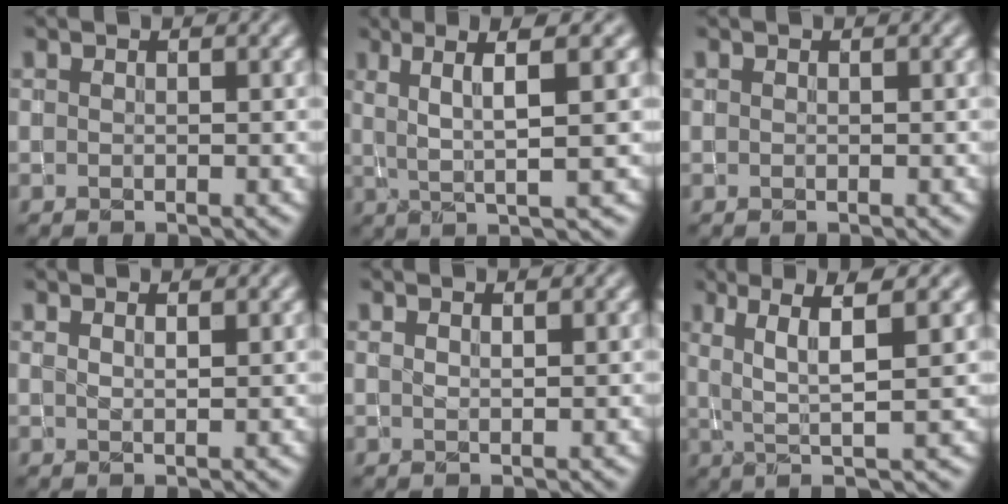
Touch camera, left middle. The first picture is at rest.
{"total": 5.6, "force": [1.7, 0.8, 5.3], "torque": [-0.092, 0.006, 0.030]}
{"total": 0.0}
{"total": 2.0, "force": [1.5, 0.8, 1.1], "torque": [0.008, 0.000, 0.001]}
{"total": 1.6, "force": [1.1, 0.6, 0.9], "torque": [0.008, -0.004, -0.004]}
{"total": 5.2, "force": [1.4, 0.7, 5.0], "torque": [-0.089, 0.001, 0.026]}